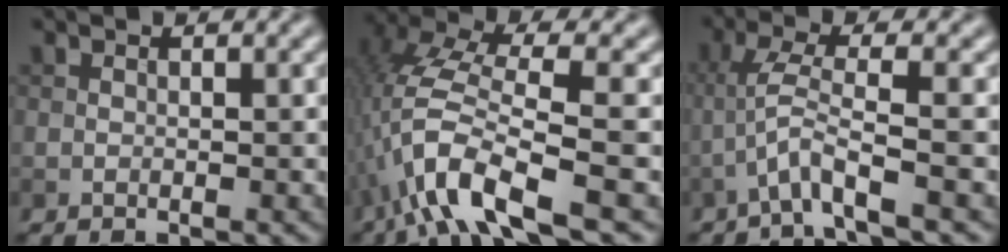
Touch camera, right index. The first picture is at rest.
{"total": 8.8, "force": [-3.7, 2.3, 7.6], "torque": [-0.159, 0.012, -0.082]}
{"total": 3.5, "force": [-1.8, 0.0, 3.0], "torque": [-0.064, 0.013, -0.043]}